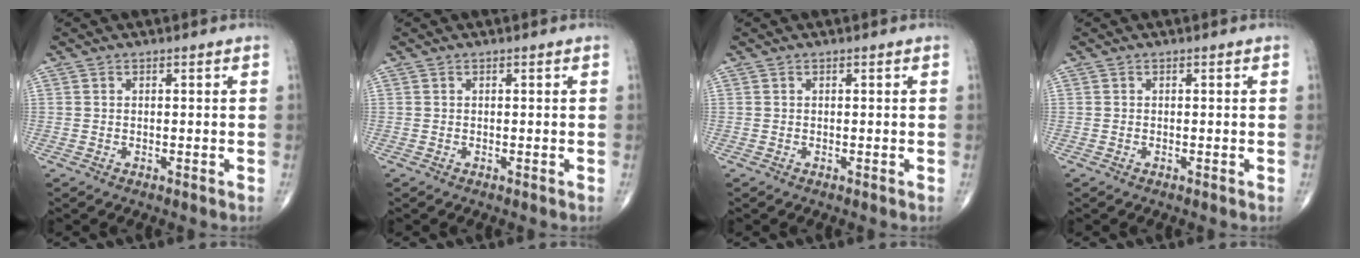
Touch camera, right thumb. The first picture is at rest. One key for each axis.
{"total": 0.0}
{"total": 0.0}
{"total": 0.0}